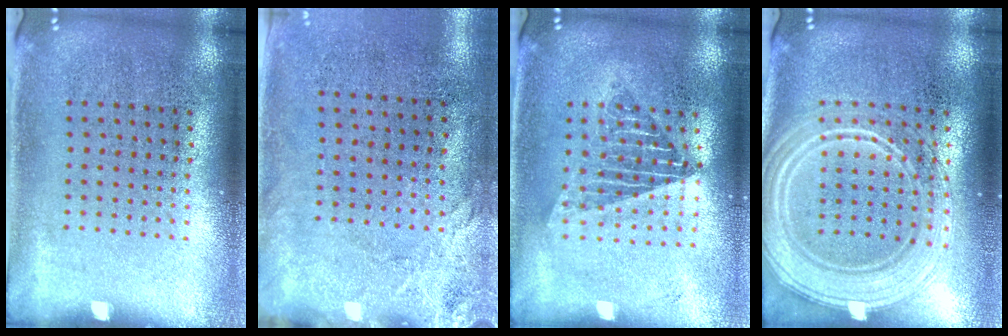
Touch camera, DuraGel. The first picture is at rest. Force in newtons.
{"total": 2.6, "press": 2.1, "slide": 1.6}
{"total": 1.5, "press": 1.4, "slide": 0.7}
{"total": 2.9, "press": 2.8, "slide": 0.4}